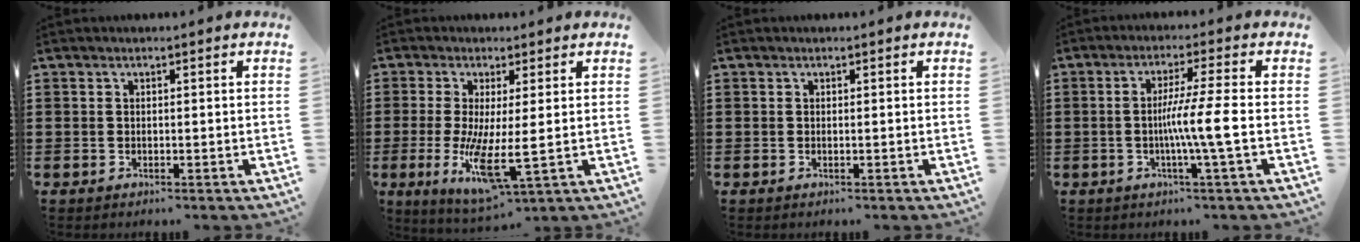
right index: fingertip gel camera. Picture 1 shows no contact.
{"total": 8.6, "force": [-0.9, 1.7, 8.4], "torque": [-0.159, -0.030, -0.015]}
{"total": 0.0}
{"total": 7.2, "force": [-1.3, -0.5, 7.1], "torque": [-0.123, -0.008, -0.026]}